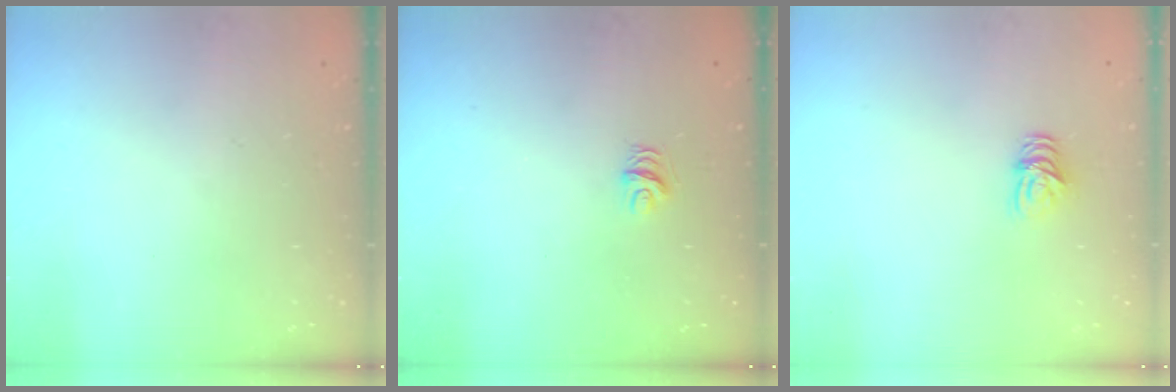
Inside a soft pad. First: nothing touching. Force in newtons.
{"total": 4.8, "press": 4.8, "slide": 0.4}
{"total": 5.3, "press": 5.3, "slide": 0.6}